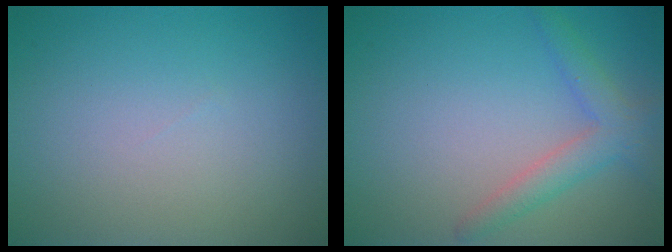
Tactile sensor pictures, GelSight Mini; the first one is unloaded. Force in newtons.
{"total": 2.9, "press": 2.9, "slide": 0.1}